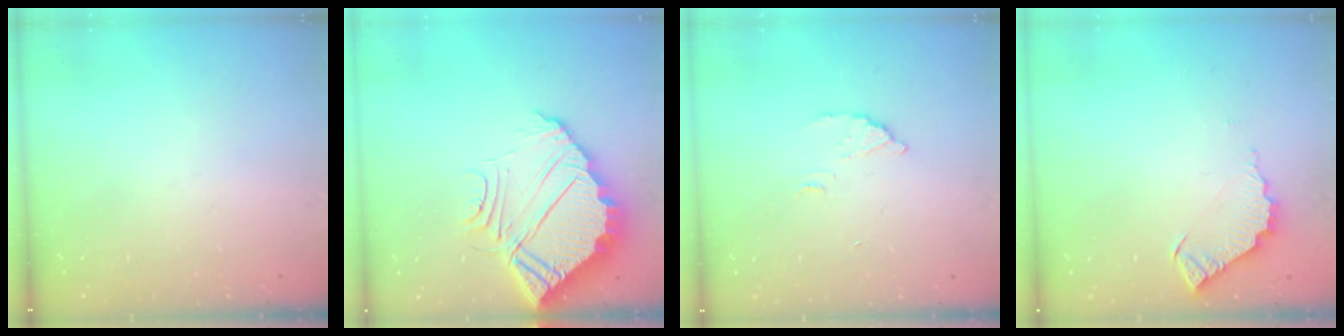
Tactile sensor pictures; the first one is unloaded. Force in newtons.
{"total": 10.2, "press": 10.2, "slide": 0.7}
{"total": 2.7, "press": 2.7, "slide": 0.1}
{"total": 5.8, "press": 5.8, "slide": 0.3}